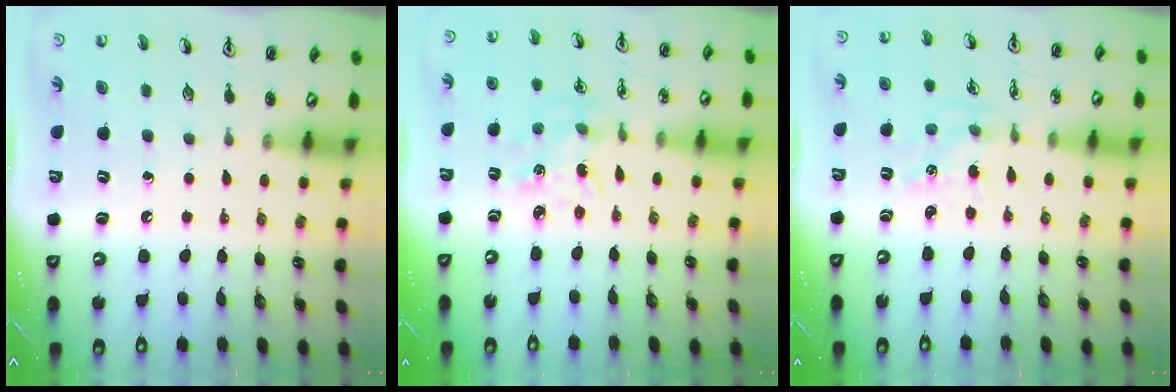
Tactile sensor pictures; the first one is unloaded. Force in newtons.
{"total": 2.3, "press": 2.3, "slide": 0.2}
{"total": 1.5, "press": 1.5, "slide": 0.2}